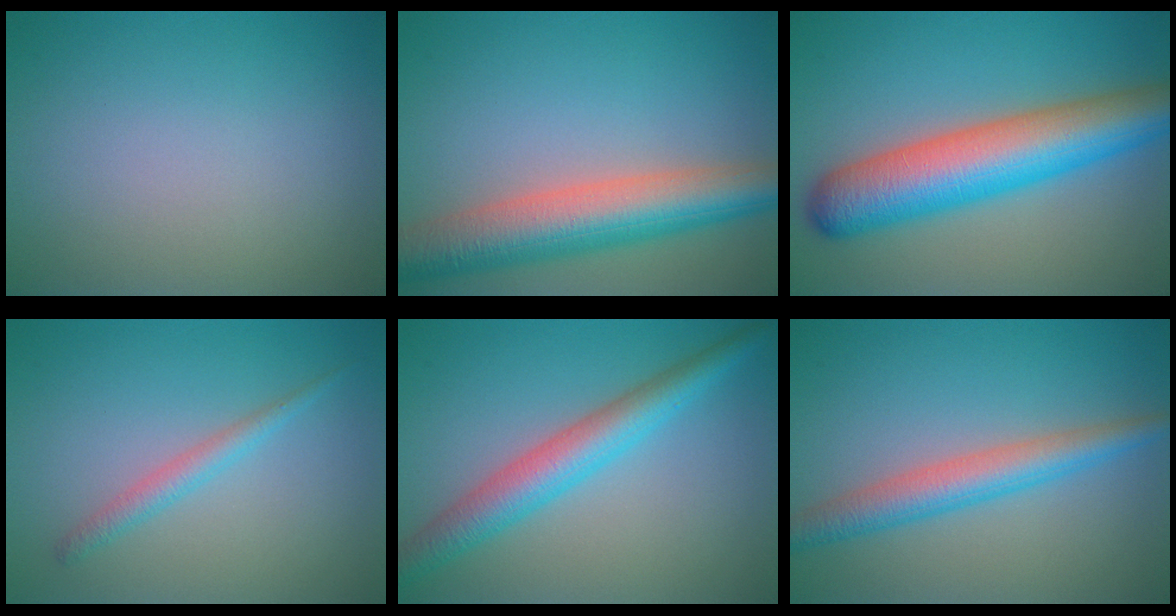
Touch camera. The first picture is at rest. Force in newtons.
{"total": 8.5, "press": 8.5, "slide": 0.6}
{"total": 9.9, "press": 9.9, "slide": 0.3}
{"total": 1.7, "press": 1.7, "slide": 0.1}
{"total": 5.0, "press": 5.0, "slide": 0.3}
{"total": 4.3, "press": 4.3, "slide": 0.3}